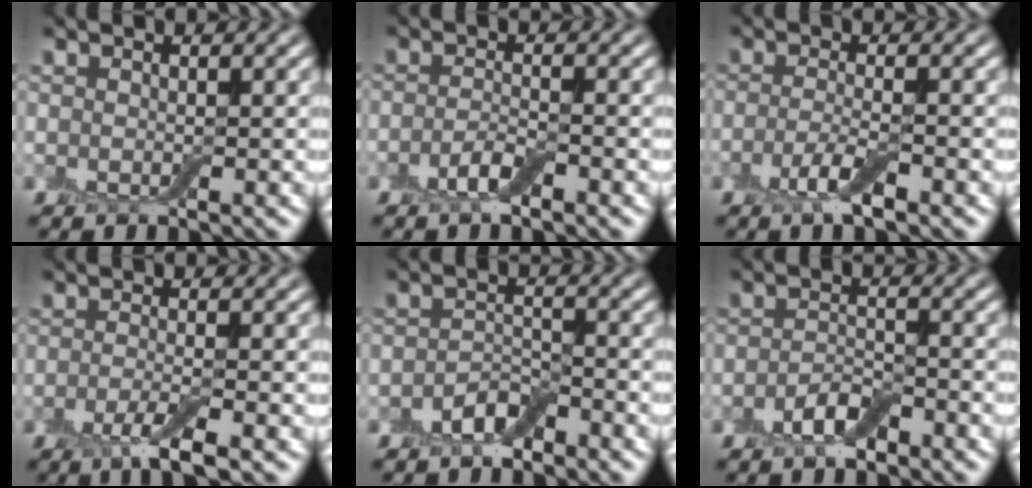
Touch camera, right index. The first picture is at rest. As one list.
[{"total": 2.1, "force": [-1.2, 0.5, 1.6], "torque": [-0.034, 0.003, -0.029]}, {"total": 2.7, "force": [-1.4, 0.6, 2.2], "torque": [-0.047, -0.001, -0.033]}, {"total": 3.0, "force": [-1.4, 0.6, 2.6], "torque": [-0.047, -0.003, -0.032]}, {"total": 2.4, "force": [-1.7, 1.1, 1.3], "torque": [-0.022, 0.008, -0.034]}, {"total": 2.6, "force": [-1.6, 1.1, 1.7], "torque": [-0.032, 0.006, -0.033]}]